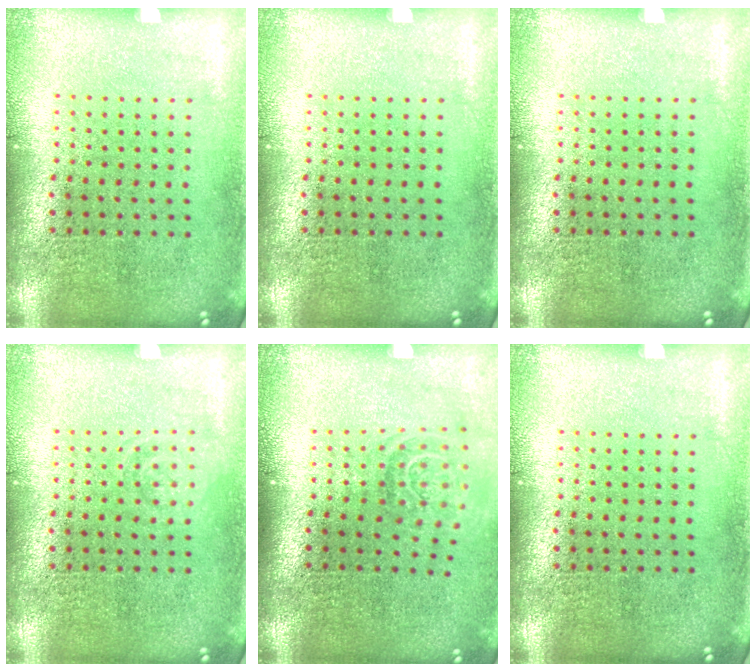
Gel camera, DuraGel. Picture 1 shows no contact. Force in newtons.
{"total": 0.0}
{"total": 0.0}
{"total": 1.0, "press": 1.0, "slide": 0.2}
{"total": 1.5, "press": 1.1, "slide": 1.0}
{"total": 0.0}